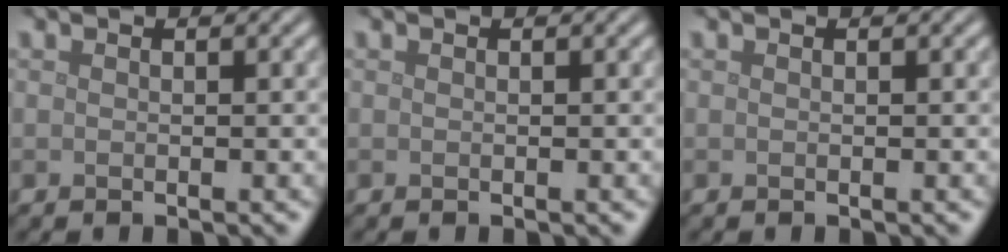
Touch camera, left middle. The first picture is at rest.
{"total": 0.0}
{"total": 0.0}